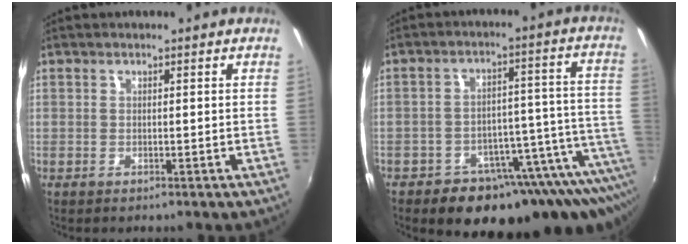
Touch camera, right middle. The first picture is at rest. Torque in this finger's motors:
{"motor_torque": [1.24, -0.90, 0.51, 0.10]}